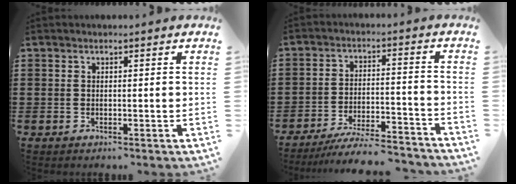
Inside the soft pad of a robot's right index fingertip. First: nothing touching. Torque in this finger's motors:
{"motor_torque": [-0.01, -0.02, -0.08, -0.21]}